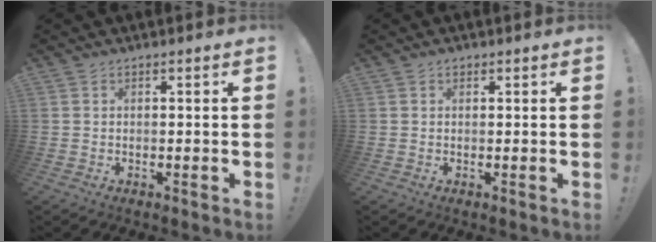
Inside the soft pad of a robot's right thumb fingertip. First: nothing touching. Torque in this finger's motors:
{"motor_torque": [-0.40, 0.45, -0.02, -0.25, -0.01]}